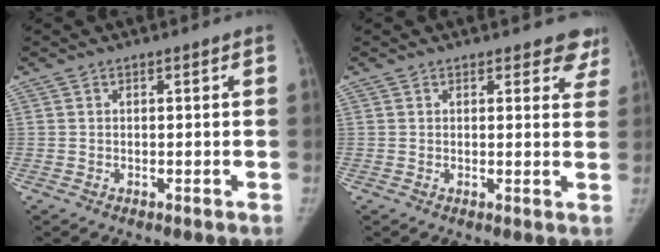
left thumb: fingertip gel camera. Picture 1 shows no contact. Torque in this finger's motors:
{"motor_torque": [0.40, -0.30, 0.72, -0.58, 0.01]}